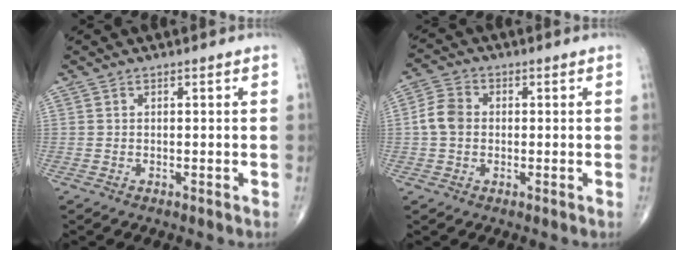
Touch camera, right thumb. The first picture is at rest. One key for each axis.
{"total": 5.4, "fx": -0.1, "fy": 4.3, "fz": 3.3, "tx": -0.061, "ty": 0.012, "tz": -0.009}